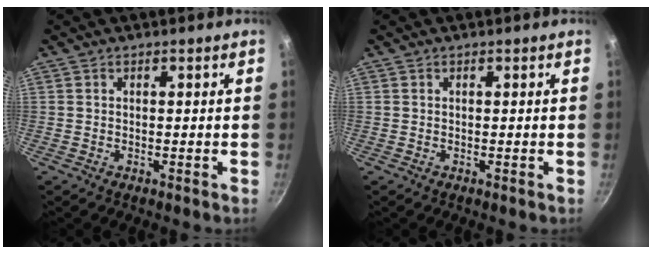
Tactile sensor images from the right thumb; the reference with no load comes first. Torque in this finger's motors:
{"motor_torque": [0.43, 0.44, -0.22, 0.08, 0.03]}